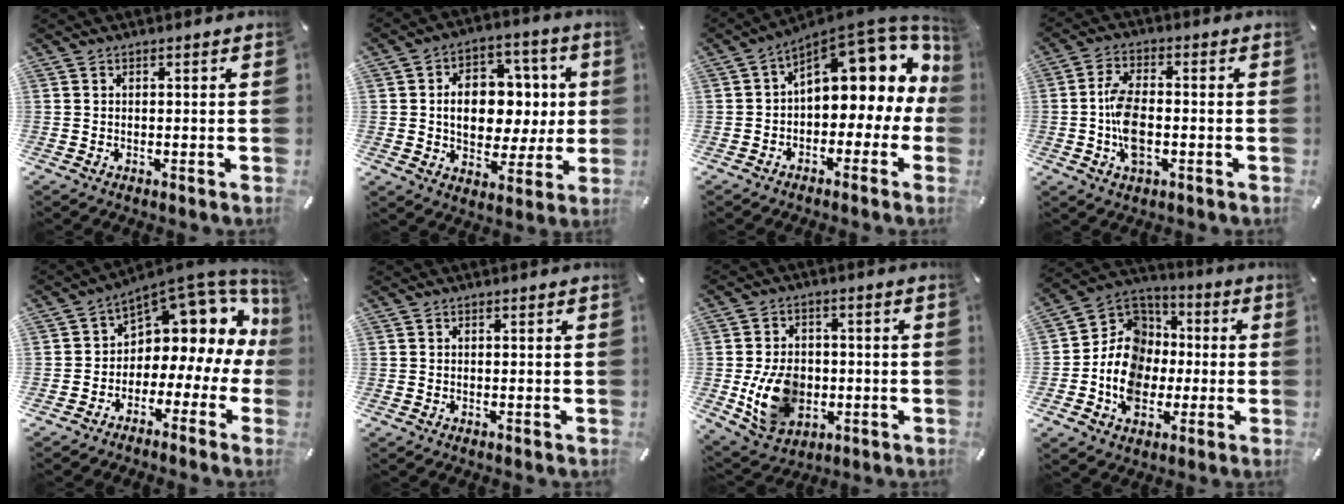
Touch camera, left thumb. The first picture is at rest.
{"total": 13.0, "force": [0.5, 10.3, 7.9], "torque": [-0.121, 0.007, 0.017]}
{"total": 14.7, "force": [6.9, 7.8, 10.4], "torque": [-0.135, -0.061, 0.113]}
{"total": 8.5, "force": [-1.6, 4.4, 7.1], "torque": [-0.150, 0.003, -0.029]}
{"total": 9.2, "force": [6.0, 5.8, 3.8], "torque": [-0.057, -0.073, 0.098]}
{"total": 0.0}
{"total": 12.8, "force": [-2.2, 10.0, 7.6], "torque": [-0.157, 0.006, -0.037]}
{"total": 14.9, "force": [-3.1, 12.7, 7.1], "torque": [-0.161, 0.011, -0.056]}